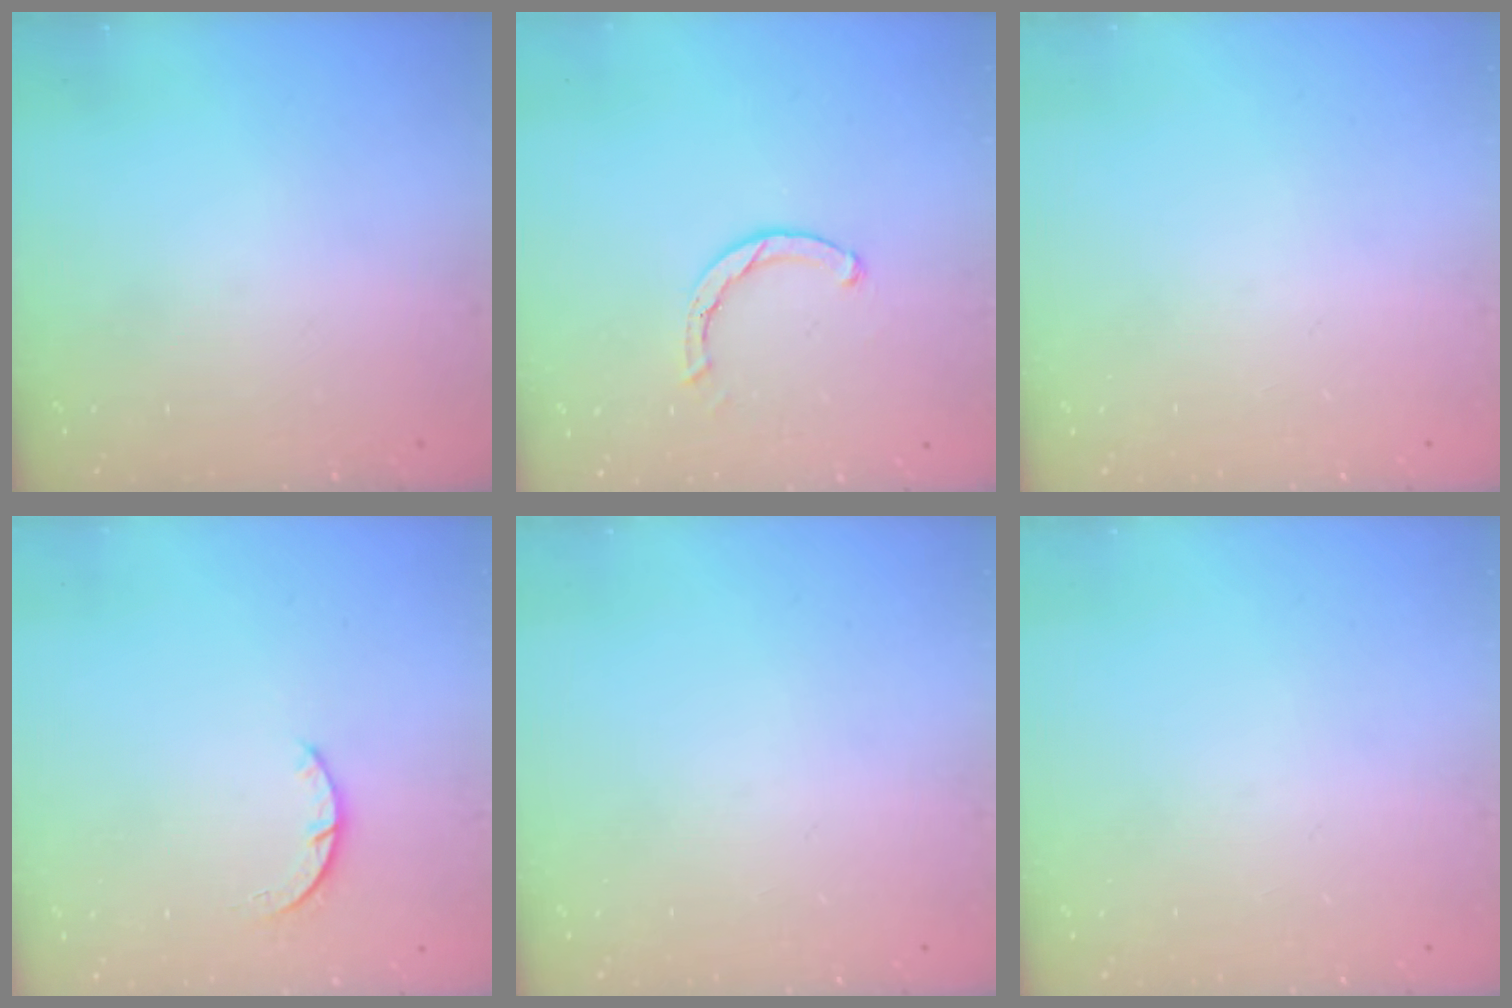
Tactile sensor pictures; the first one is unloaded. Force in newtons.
{"total": 2.0, "press": 2.0, "slide": 0.2}
{"total": 0.0}
{"total": 2.4, "press": 2.4, "slide": 0.3}
{"total": 0.0}
{"total": 0.0}